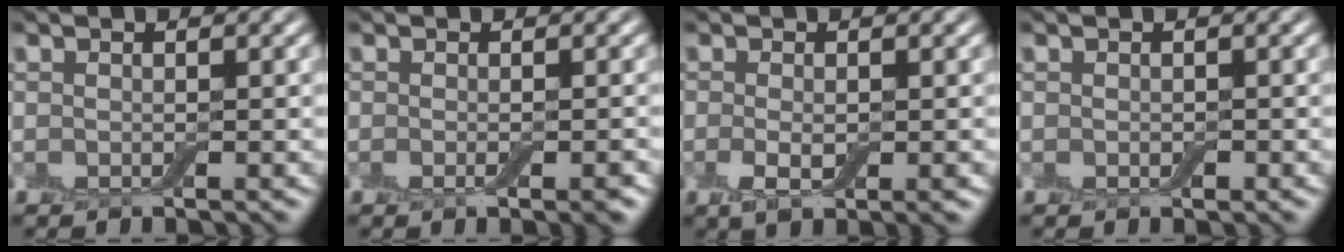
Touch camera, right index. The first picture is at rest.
{"total": 1.6, "force": [-0.5, 0.3, 1.4], "torque": [-0.018, -0.004, -0.009]}
{"total": 2.7, "force": [-0.7, 1.2, 2.3], "torque": [-0.047, -0.011, -0.013]}
{"total": 0.5, "force": [-0.1, 0.4, 0.3], "torque": [-0.004, -0.002, -0.001]}